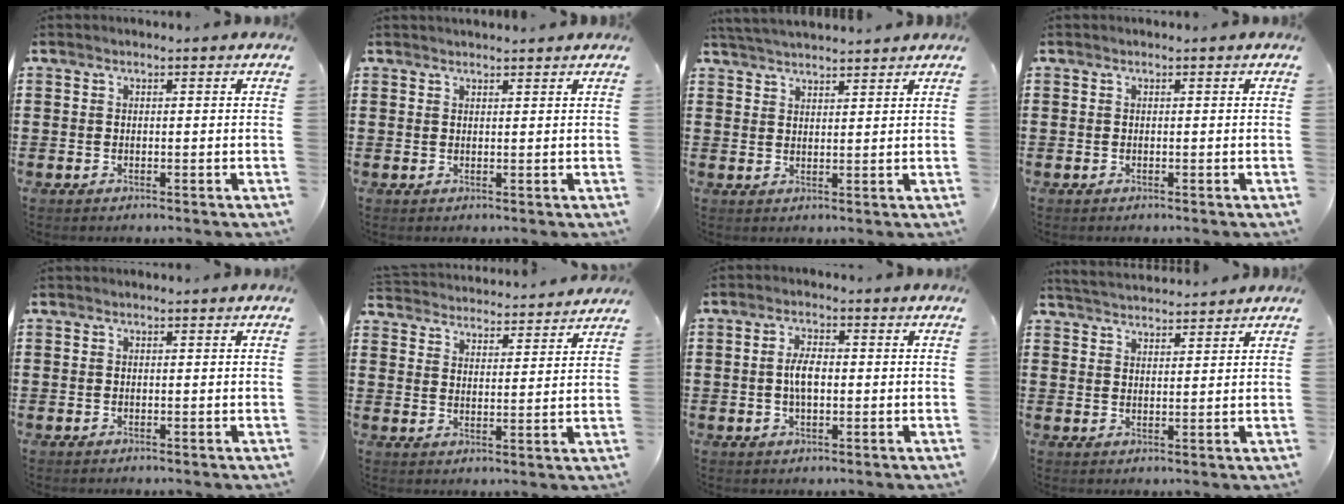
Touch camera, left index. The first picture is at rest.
{"total": 1.1, "force": [1.1, 0.1, 0.1], "torque": [-0.004, 0.000, 0.022]}
{"total": 3.1, "force": [3.1, -0.2, 0.4], "torque": [-0.018, -0.007, 0.057]}
{"total": 0.0}
{"total": 0.0}
{"total": 4.0, "force": [4.0, -0.2, -0.3], "torque": [-0.015, -0.031, 0.068]}
{"total": 4.0, "force": [-0.1, 1.7, 3.6], "torque": [-0.078, 0.002, -0.005]}
{"total": 3.0, "force": [3.0, -0.2, -0.1], "torque": [-0.009, -0.010, 0.055]}